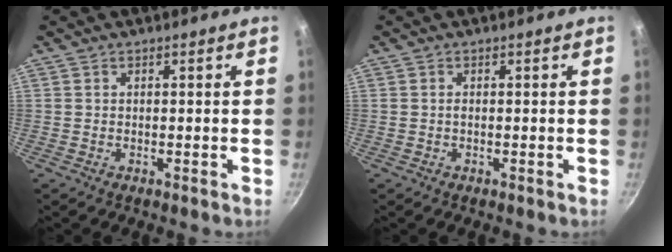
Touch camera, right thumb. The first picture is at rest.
{"total": 0.7, "force": [-0.1, 0.2, 0.6], "torque": [-0.012, 0.002, -0.003]}